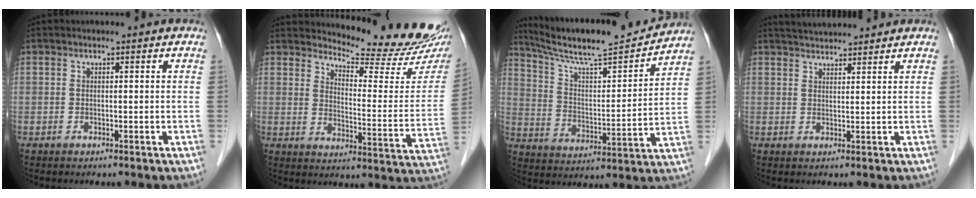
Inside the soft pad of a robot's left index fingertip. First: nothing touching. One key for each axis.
{"total": 17.0, "fx": 16.2, "fy": 1.2, "fz": 5.0, "tx": -0.068, "ty": -0.100, "tz": 0.194}
{"total": 17.9, "fx": 16.4, "fy": 0.5, "fz": 7.0, "tx": -0.124, "ty": -0.005, "tz": 0.263}
{"total": 5.6, "fx": 5.4, "fy": 0.5, "fz": 1.5, "tx": -0.028, "ty": 0.030, "tz": 0.084}